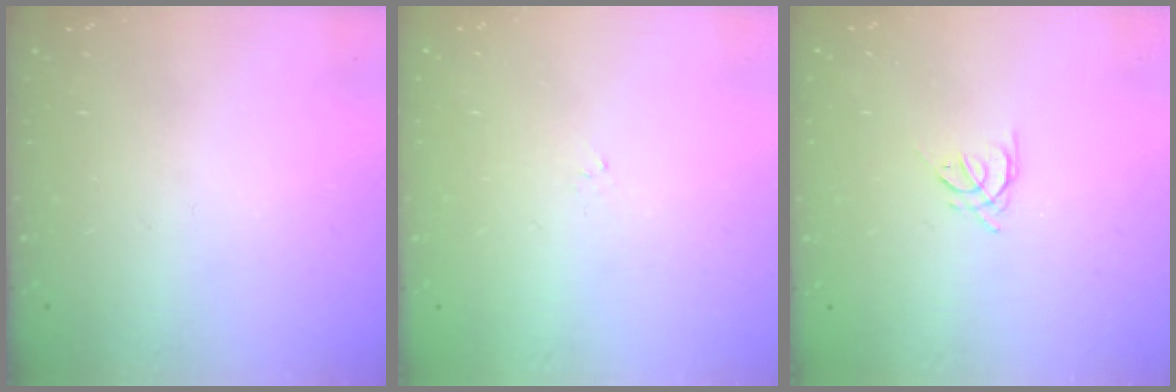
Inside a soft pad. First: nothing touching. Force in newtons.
{"total": 1.2, "press": 1.2, "slide": 0.4}
{"total": 2.5, "press": 2.4, "slide": 0.5}